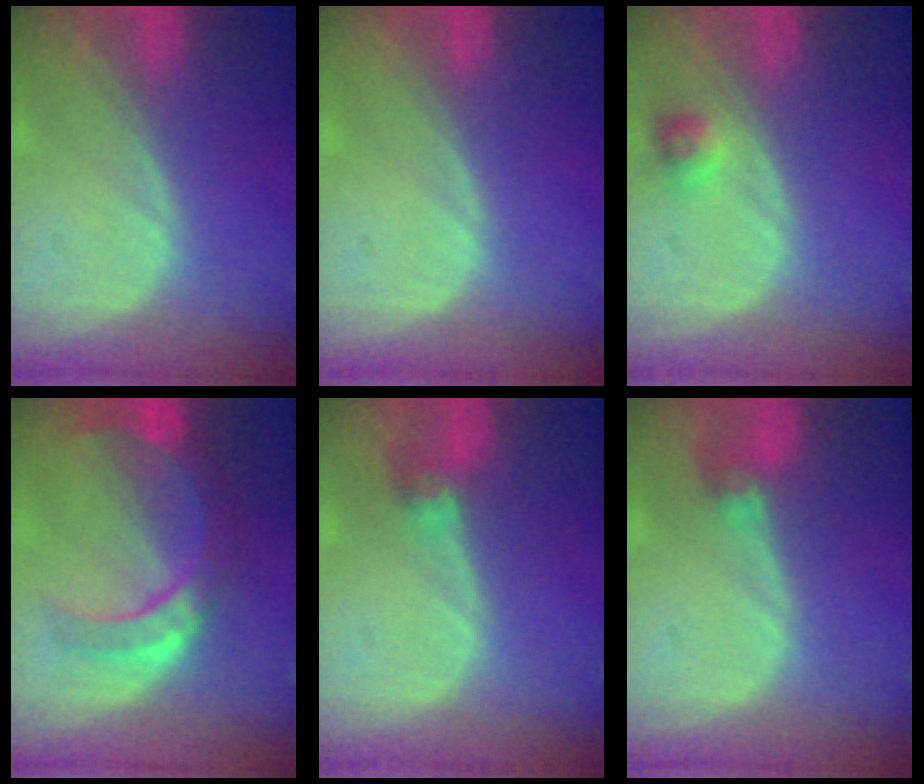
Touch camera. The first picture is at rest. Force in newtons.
{"total": 0.0}
{"total": 2.3, "press": 2.2, "slide": 0.3}
{"total": 7.0, "press": 6.9, "slide": 1.0}
{"total": 2.6, "press": 2.6, "slide": 0.6}
{"total": 2.8, "press": 2.6, "slide": 1.1}